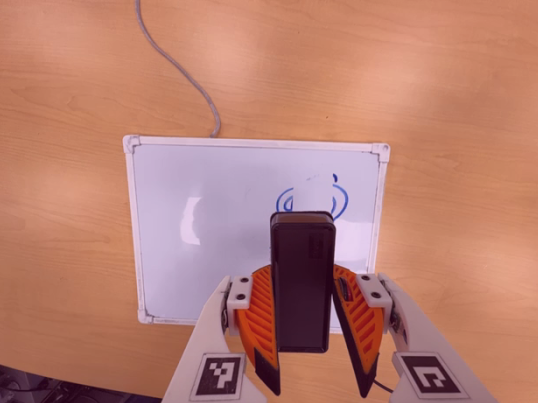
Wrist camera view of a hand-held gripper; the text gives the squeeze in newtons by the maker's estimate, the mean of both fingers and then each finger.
{"total": 6.6, "left": 6.1, "right": 7.0}